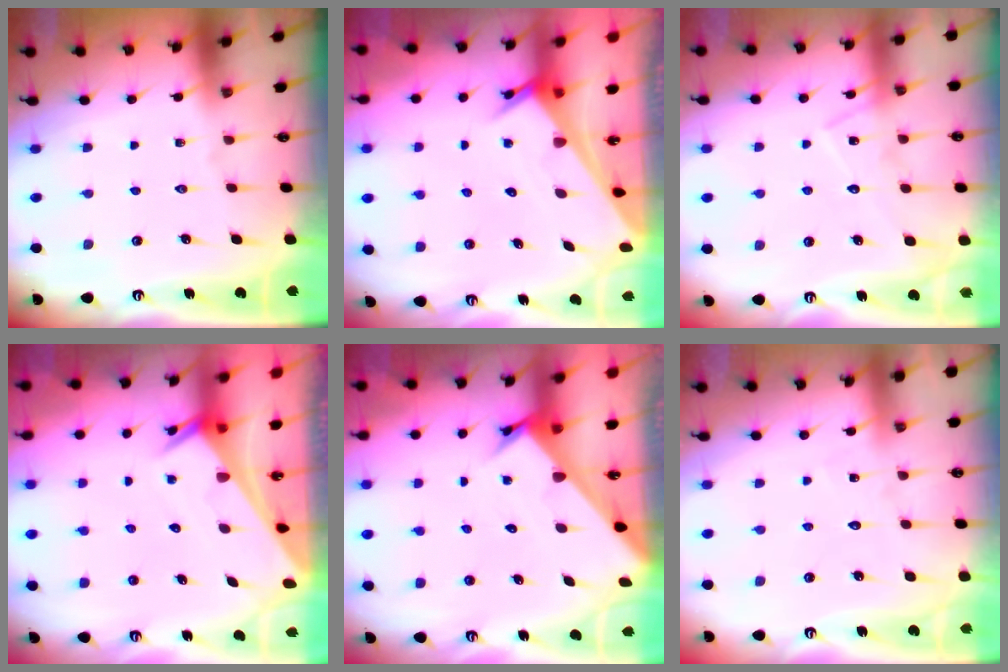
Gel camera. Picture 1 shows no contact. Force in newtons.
{"total": 3.1, "press": 3.1, "slide": 0.2}
{"total": 11.1, "press": 11.1, "slide": 0.9}
{"total": 2.5, "press": 2.5, "slide": 0.1}
{"total": 2.6, "press": 2.6, "slide": 0.2}
{"total": 4.9, "press": 4.9, "slide": 0.4}